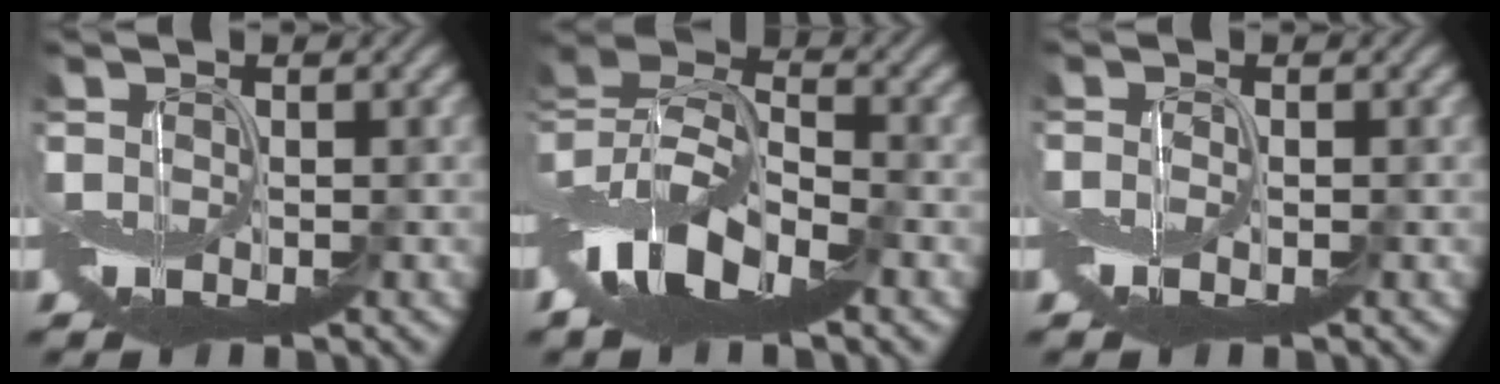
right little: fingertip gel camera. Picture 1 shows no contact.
{"total": 8.8, "force": [-4.4, 4.0, 6.5], "torque": [-0.116, 0.013, -0.100]}
{"total": 1.0, "force": [-0.6, 0.0, 0.8], "torque": [-0.019, -0.004, -0.013]}